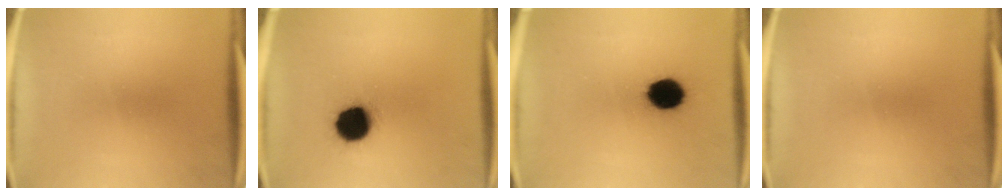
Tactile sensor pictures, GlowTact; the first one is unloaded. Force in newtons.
{"total": 12.6}
{"total": 10.5}
{"total": 0.0}